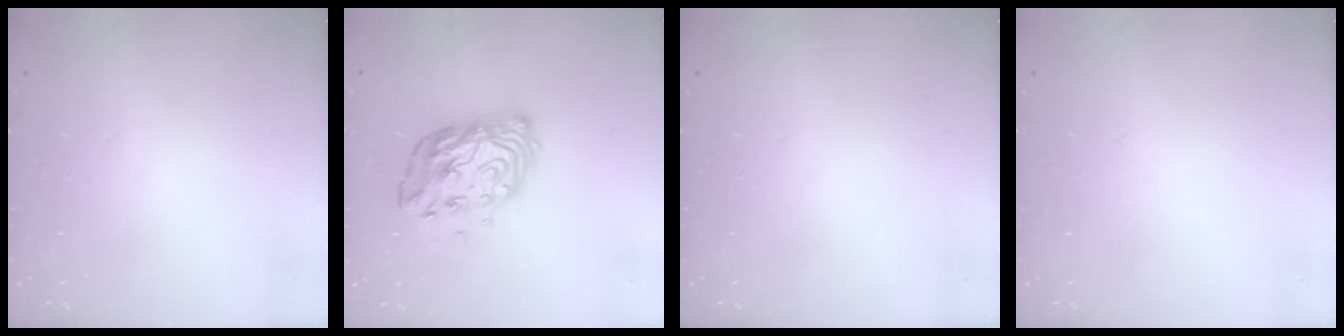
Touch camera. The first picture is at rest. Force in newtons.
{"total": 11.4, "press": 11.3, "slide": 0.9}
{"total": 0.0}
{"total": 0.0}